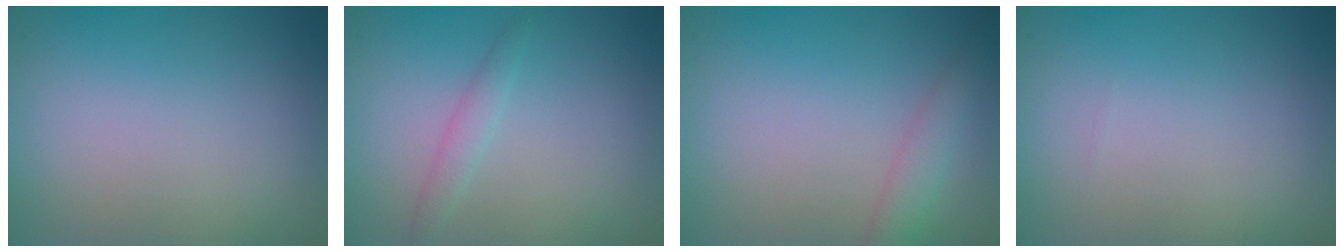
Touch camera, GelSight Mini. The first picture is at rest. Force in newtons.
{"total": 1.2, "press": 1.2, "slide": 0.1}
{"total": 2.0, "press": 2.0, "slide": 0.0}
{"total": 0.0}